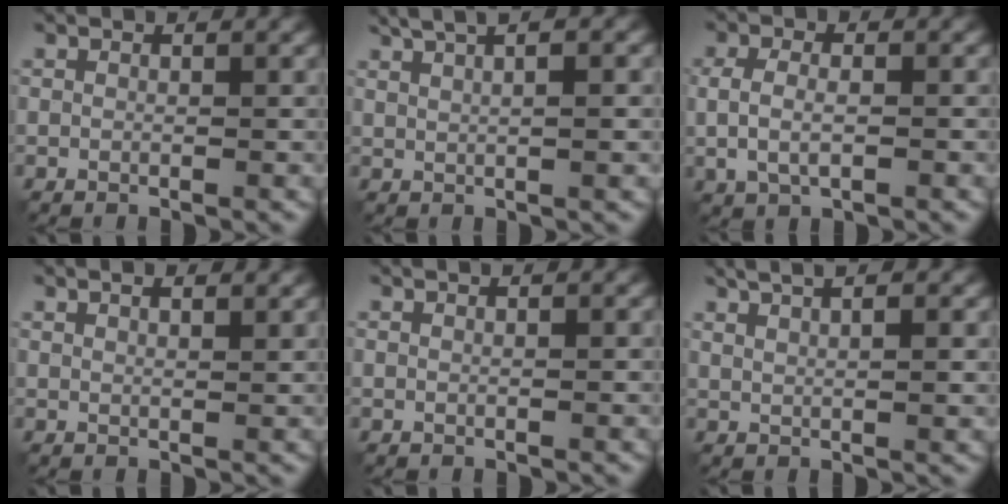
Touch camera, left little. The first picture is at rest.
{"total": 5.9, "force": [2.8, 2.2, 4.7], "torque": [-0.062, 0.024, 0.025]}
{"total": 3.2, "force": [-0.6, 1.9, 2.5], "torque": [-0.054, -0.002, -0.004]}
{"total": 3.3, "force": [2.2, 1.3, 2.2], "torque": [-0.013, 0.018, 0.009]}
{"total": 0.5, "force": [0.4, 0.1, 0.3], "torque": [-0.003, 0.000, 0.001]}
{"total": 5.1, "force": [3.0, 1.8, 3.7], "torque": [-0.041, 0.021, 0.027]}